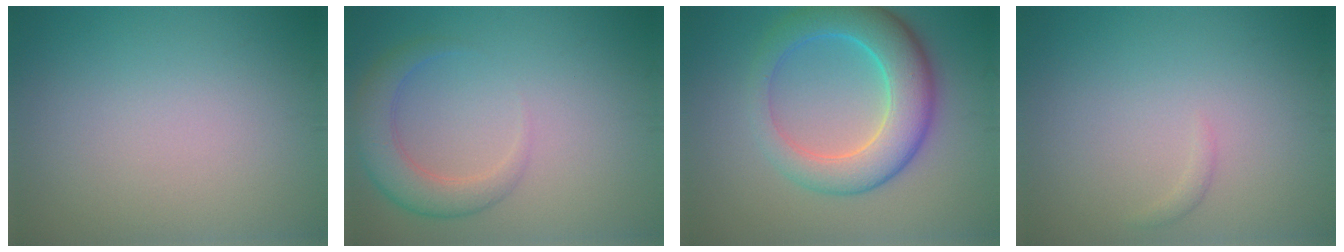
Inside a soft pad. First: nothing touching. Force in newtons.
{"total": 3.8, "press": 3.8, "slide": 0.4}
{"total": 7.2, "press": 7.2, "slide": 0.3}
{"total": 0.6, "press": 0.6, "slide": 0.1}